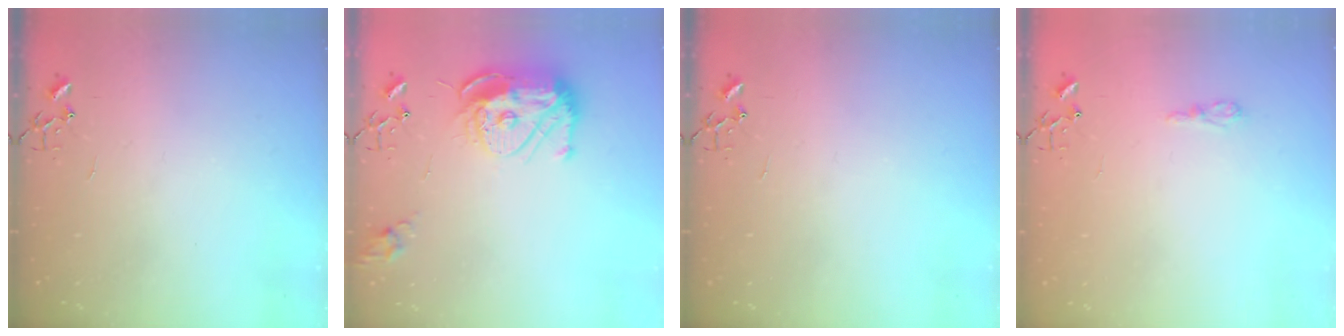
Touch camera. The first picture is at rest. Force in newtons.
{"total": 14.6, "press": 14.6, "slide": 1.4}
{"total": 0.0}
{"total": 5.9, "press": 5.8, "slide": 0.7}